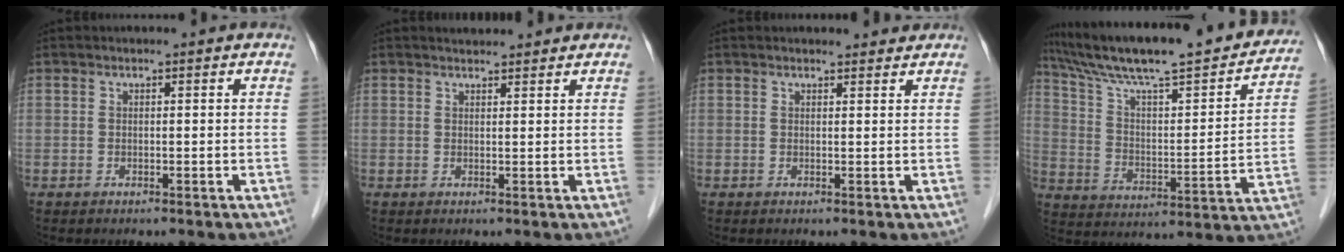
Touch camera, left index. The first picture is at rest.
{"total": 3.0, "force": [2.9, 0.7, 0.7], "torque": [-0.012, 0.019, 0.041]}
{"total": 2.7, "force": [2.6, 0.6, 0.3], "torque": [-0.007, 0.003, 0.028]}
{"total": 27.5, "force": [23.2, 3.8, 14.1], "torque": [-0.228, -0.010, 0.334]}